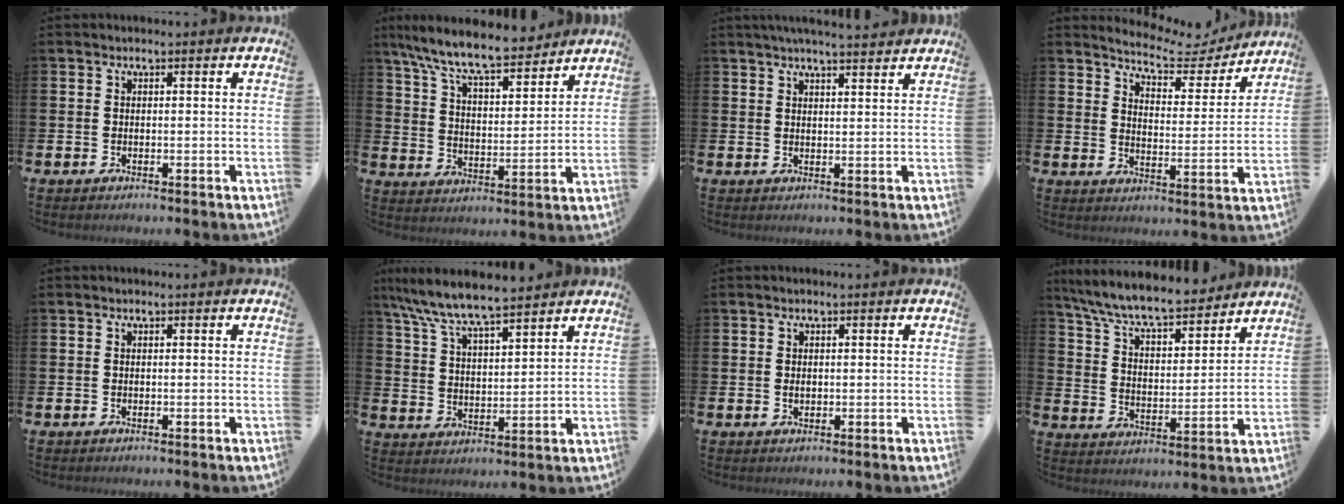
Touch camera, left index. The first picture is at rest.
{"total": 9.9, "force": [8.9, 1.7, 3.8], "torque": [-0.105, -0.050, 0.158]}
{"total": 3.9, "force": [3.7, -0.1, 1.1], "torque": [-0.020, -0.013, 0.065]}
{"total": 6.4, "force": [6.0, 1.7, 1.3], "torque": [-0.044, -0.046, 0.099]}
{"total": 0.0}
{"total": 7.8, "force": [7.3, 0.6, 2.5], "torque": [-0.081, -0.037, 0.131]}
{"total": 0.7, "force": [0.1, 0.5, 0.5], "torque": [-0.010, 0.004, 0.001]}
{"total": 8.9, "force": [8.2, 1.4, 3.0], "torque": [-0.097, -0.054, 0.144]}